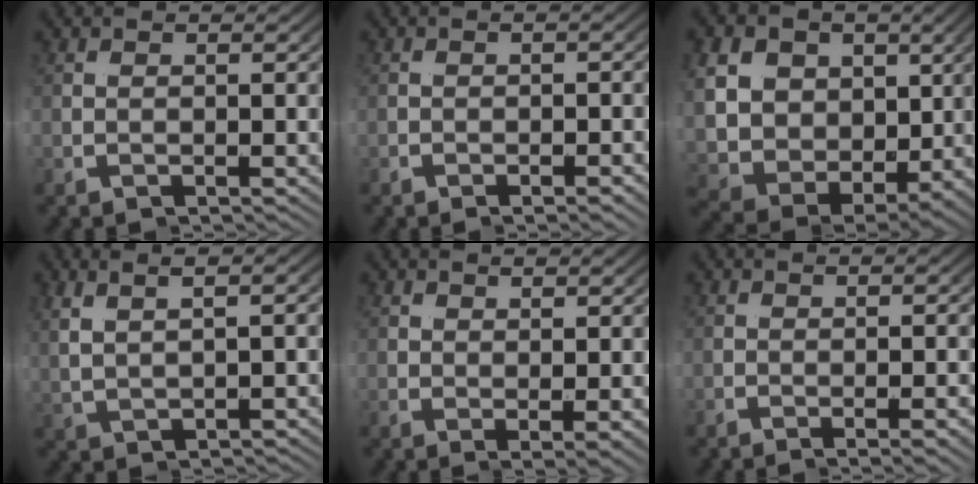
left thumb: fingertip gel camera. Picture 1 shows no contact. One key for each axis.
{"total": 1.4, "fx": -1.1, "fy": -0.6, "fz": 0.6, "tx": -0.026, "ty": 0.002, "tz": -0.023}
{"total": 13.4, "fx": 3.6, "fy": 11.0, "fz": 6.9, "tx": -0.152, "ty": -0.006, "tz": 0.039}
{"total": 2.0, "fx": 0.7, "fy": -1.8, "fz": 0.4, "tx": 0.001, "ty": 0.023, "tz": 0.014}
{"total": 2.8, "fx": 1.1, "fy": -2.5, "fz": 0.6, "tx": 0.006, "ty": 0.025, "tz": 0.009}
{"total": 3.2, "fx": -0.5, "fy": -2.3, "fz": 2.1, "tx": -0.033, "ty": 0.019, "tz": -0.015}